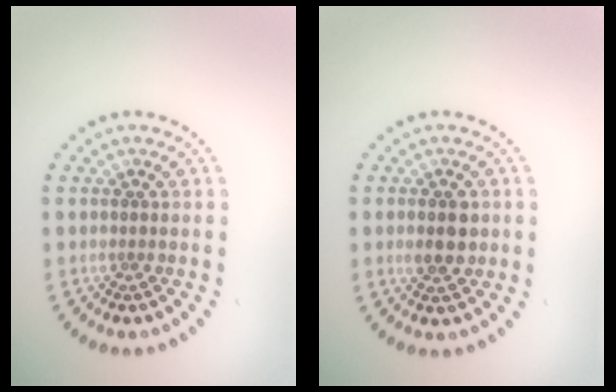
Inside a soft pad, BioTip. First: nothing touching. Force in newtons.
{"total": 2.3, "press": 2.3, "slide": 0.3}